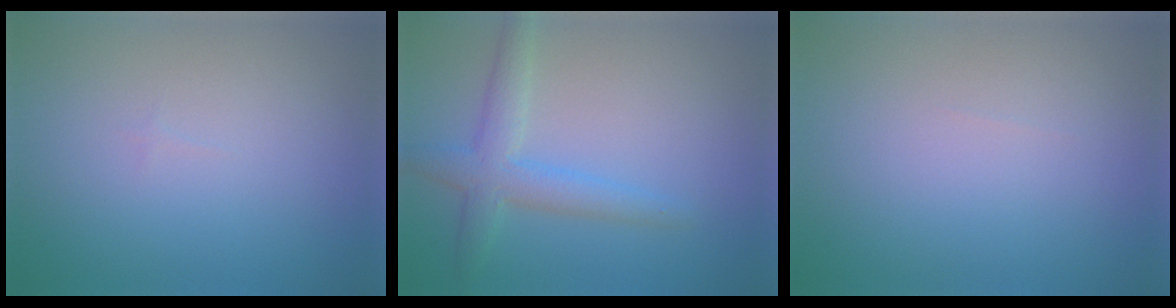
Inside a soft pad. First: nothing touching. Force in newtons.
{"total": 3.7, "press": 3.7, "slide": 0.2}
{"total": 0.0}